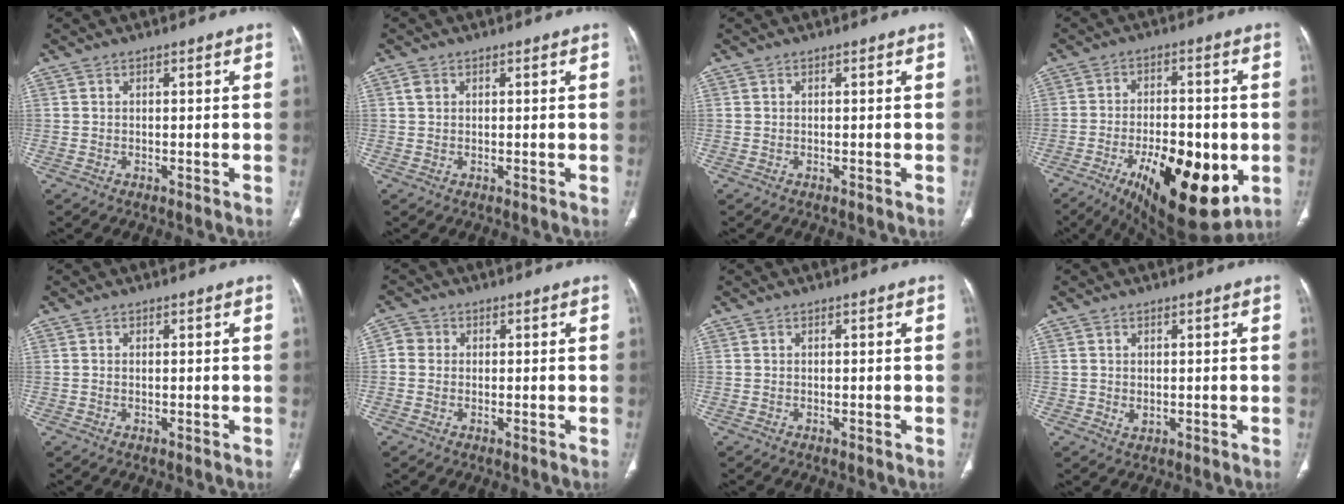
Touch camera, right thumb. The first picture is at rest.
{"total": 1.2, "force": [0.4, 1.0, 0.6], "torque": [-0.011, 0.005, 0.008]}
{"total": 0.0}
{"total": 21.2, "force": [-7.2, 9.0, 17.8], "torque": [-0.242, 0.002, -0.091]}
{"total": 0.0}
{"total": 2.6, "force": [0.0, 2.5, 0.8], "torque": [-0.002, 0.007, -0.007]}
{"total": 0.0}
{"total": 1.3, "force": [0.1, 1.1, 0.6], "torque": [-0.006, -0.002, 0.007]}